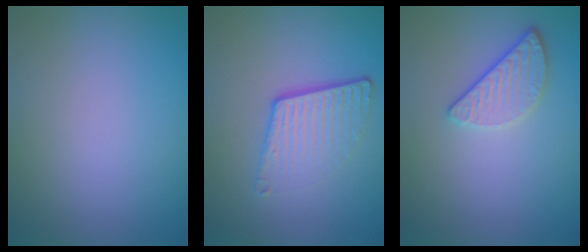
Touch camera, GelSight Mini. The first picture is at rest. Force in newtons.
{"total": 4.0, "press": 2.6, "slide": 3.0}
{"total": 2.4, "press": 2.1, "slide": 1.1}